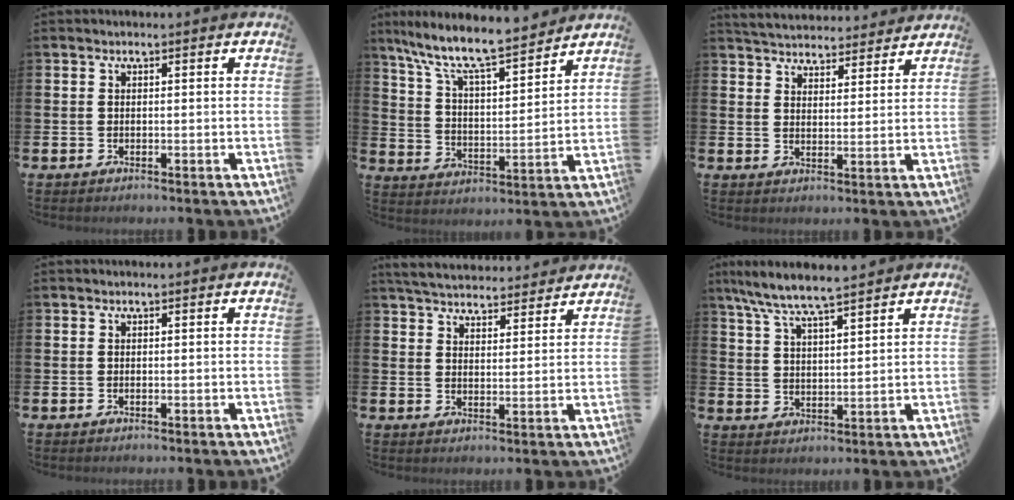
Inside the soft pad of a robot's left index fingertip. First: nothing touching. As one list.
[{"total": 9.6, "force": [8.8, 1.1, 3.6], "torque": [-0.099, -0.068, 0.148]}, {"total": 4.6, "force": [4.5, 0.9, -0.4], "torque": [-0.010, -0.033, 0.080]}, {"total": 0.0}, {"total": 5.1, "force": [5.0, 0.9, 0.3], "torque": [-0.024, -0.033, 0.089]}, {"total": 6.7, "force": [6.3, 0.1, 2.2], "torque": [-0.063, -0.030, 0.112]}]